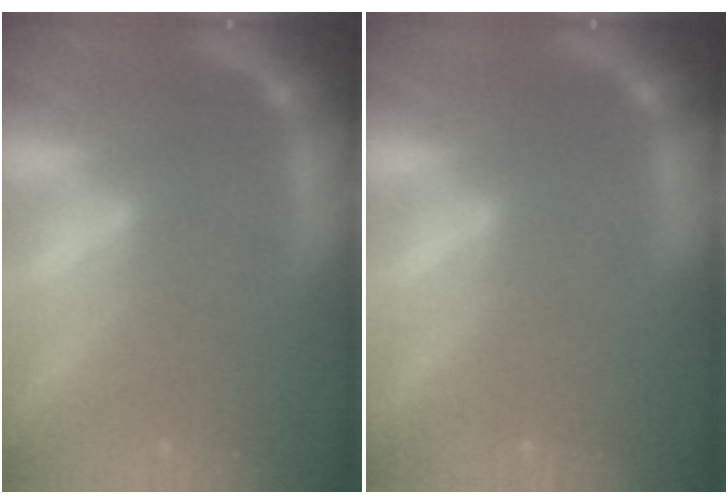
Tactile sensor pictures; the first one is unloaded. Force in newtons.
{"total": 0.0}